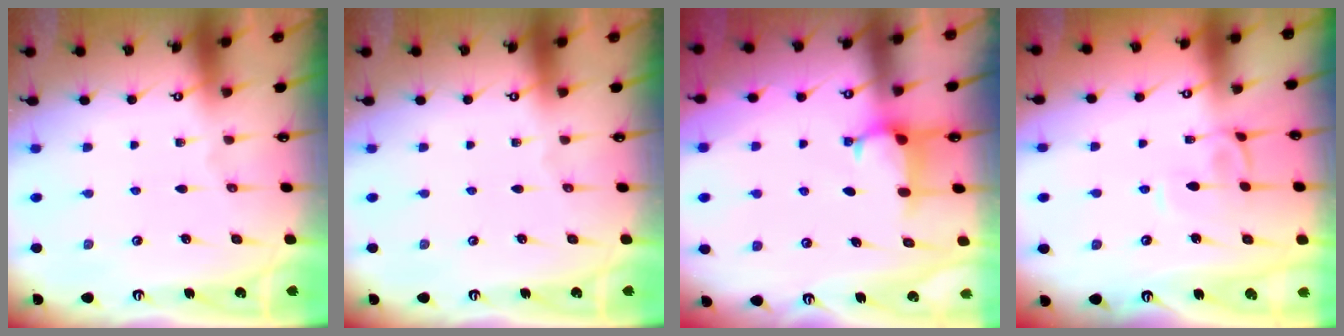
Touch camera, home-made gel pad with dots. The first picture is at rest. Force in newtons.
{"total": 0.0}
{"total": 2.2, "press": 2.2, "slide": 0.5}
{"total": 2.7, "press": 2.6, "slide": 0.4}